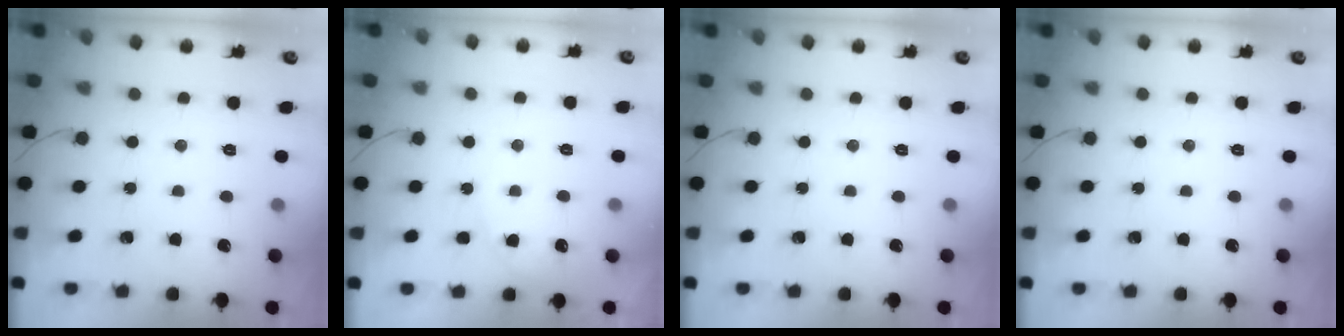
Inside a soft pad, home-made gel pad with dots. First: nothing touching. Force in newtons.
{"total": 5.5, "press": 5.5, "slide": 0.5}
{"total": 0.0}
{"total": 0.0}